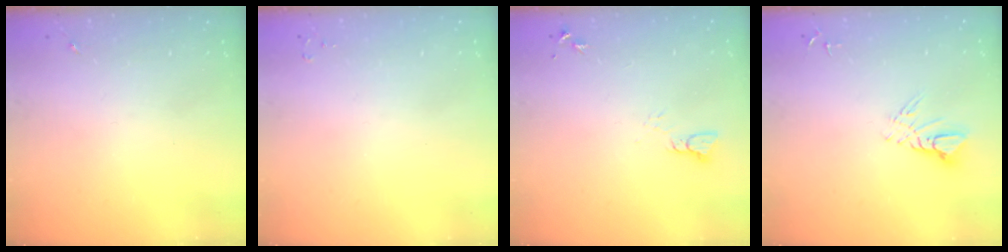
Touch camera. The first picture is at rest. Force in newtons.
{"total": 2.0, "press": 2.0, "slide": 0.3}
{"total": 2.2, "press": 2.2, "slide": 0.2}
{"total": 7.1, "press": 7.1, "slide": 0.7}